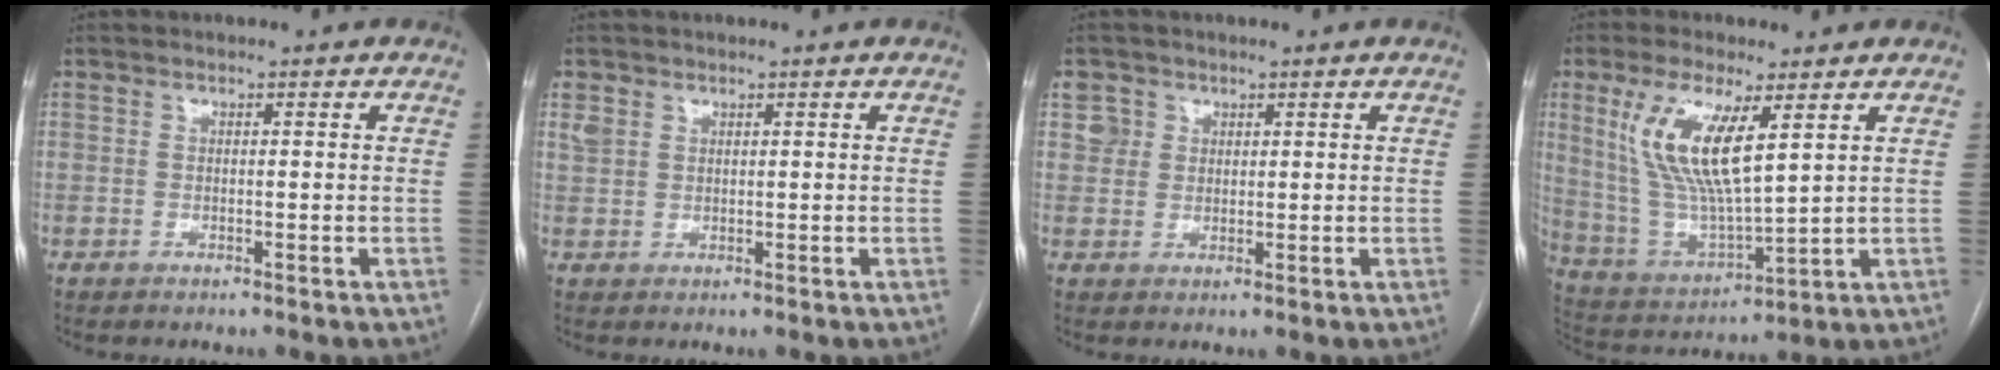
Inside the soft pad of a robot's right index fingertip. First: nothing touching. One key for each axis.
{"total": 2.1, "fx": 1.2, "fy": 1.6, "fz": 0.6, "tx": -0.017, "ty": 0.011, "tz": 0.030}
{"total": 2.8, "fx": 1.4, "fy": 2.4, "fz": 0.0, "tx": 0.008, "ty": 0.008, "tz": 0.023}
{"total": 13.2, "fx": 5.2, "fy": 3.2, "fz": 11.8, "tx": -0.258, "ty": -0.005, "tz": 0.108}